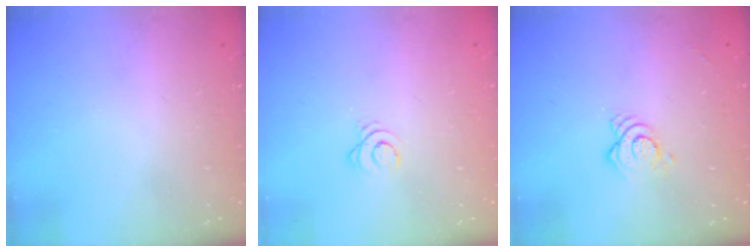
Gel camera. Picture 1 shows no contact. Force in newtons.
{"total": 2.7, "press": 2.7, "slide": 0.3}
{"total": 7.0, "press": 6.9, "slide": 0.6}